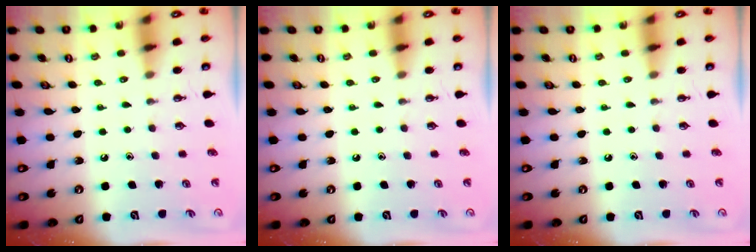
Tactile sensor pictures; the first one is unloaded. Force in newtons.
{"total": 0.0}
{"total": 0.0}